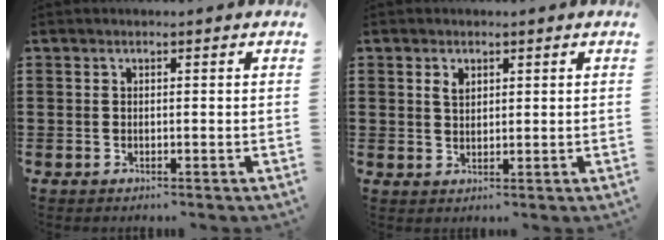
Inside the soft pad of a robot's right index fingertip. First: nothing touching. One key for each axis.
{"total": 1.9, "fx": 0.9, "fy": 1.2, "fz": 1.1, "tx": -0.026, "ty": 0.005, "tz": 0.017}